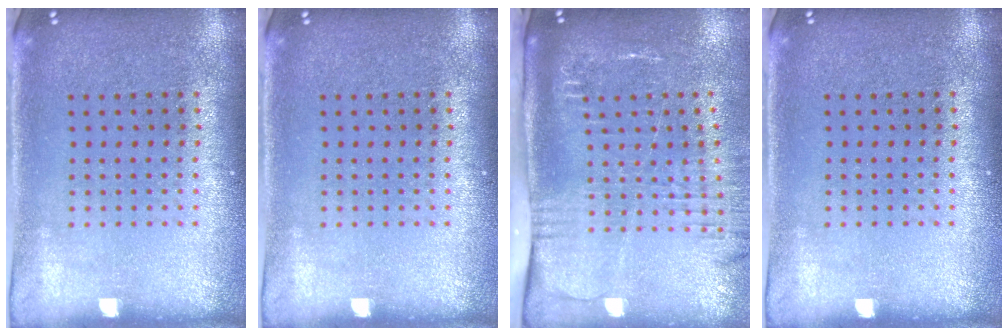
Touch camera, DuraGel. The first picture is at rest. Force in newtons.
{"total": 0.0}
{"total": 2.6, "press": 2.0, "slide": 1.7}
{"total": 0.0}